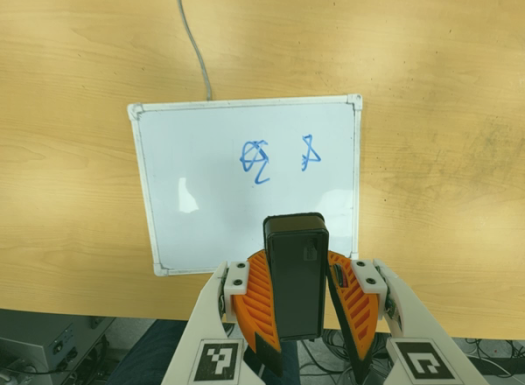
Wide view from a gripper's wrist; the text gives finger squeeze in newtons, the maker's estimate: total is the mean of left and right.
{"total": 7.7, "left": 8.7, "right": 6.7}